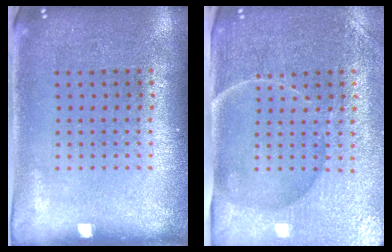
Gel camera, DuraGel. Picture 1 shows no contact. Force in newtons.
{"total": 4.6, "press": 4.1, "slide": 2.2}